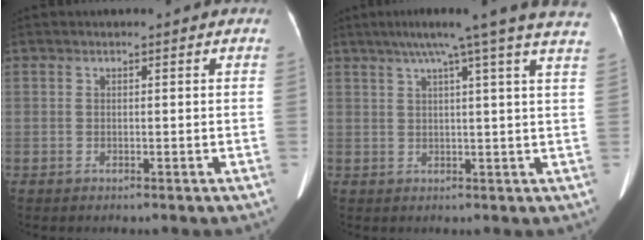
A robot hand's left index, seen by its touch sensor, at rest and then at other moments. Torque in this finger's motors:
{"motor_torque": [0.76, -1.07, 0.10, 0.10]}